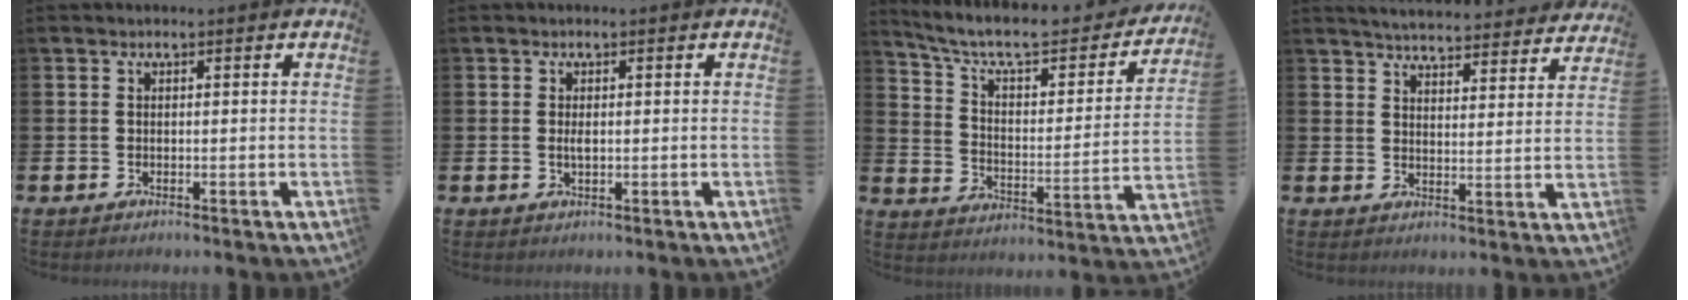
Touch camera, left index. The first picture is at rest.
{"total": 1.1, "force": [0.2, 0.4, 1.0], "torque": [-0.014, 0.001, 0.001]}
{"total": 8.4, "force": [7.0, 2.6, 3.8], "torque": [-0.098, -0.051, 0.114]}
{"total": 5.2, "force": [5.2, 0.5, 0.7], "torque": [-0.025, -0.039, 0.088]}